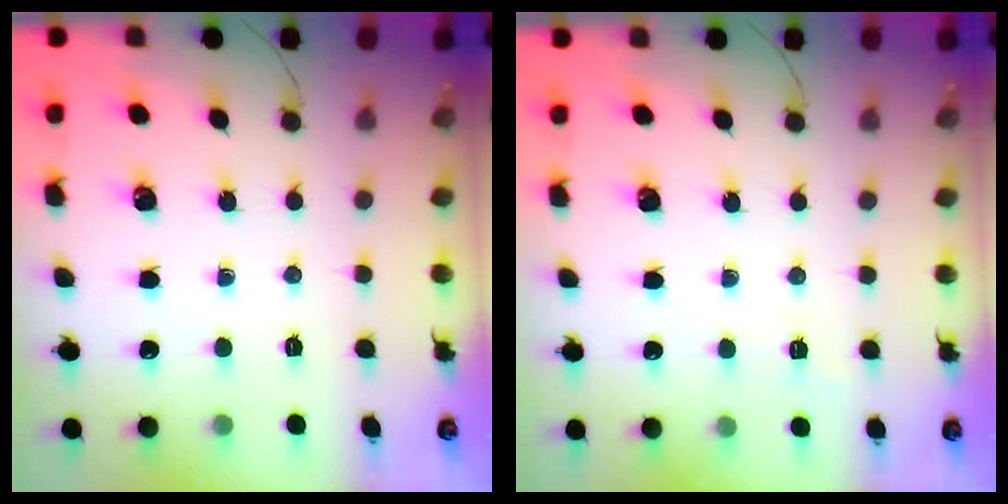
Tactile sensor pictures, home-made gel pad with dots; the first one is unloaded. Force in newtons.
{"total": 2.7, "press": 2.2, "slide": 1.5}